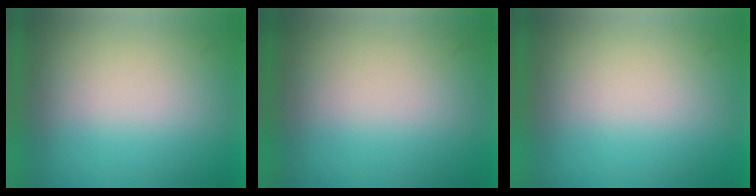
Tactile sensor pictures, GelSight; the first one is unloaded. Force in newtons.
{"total": 0.0}
{"total": 0.0}